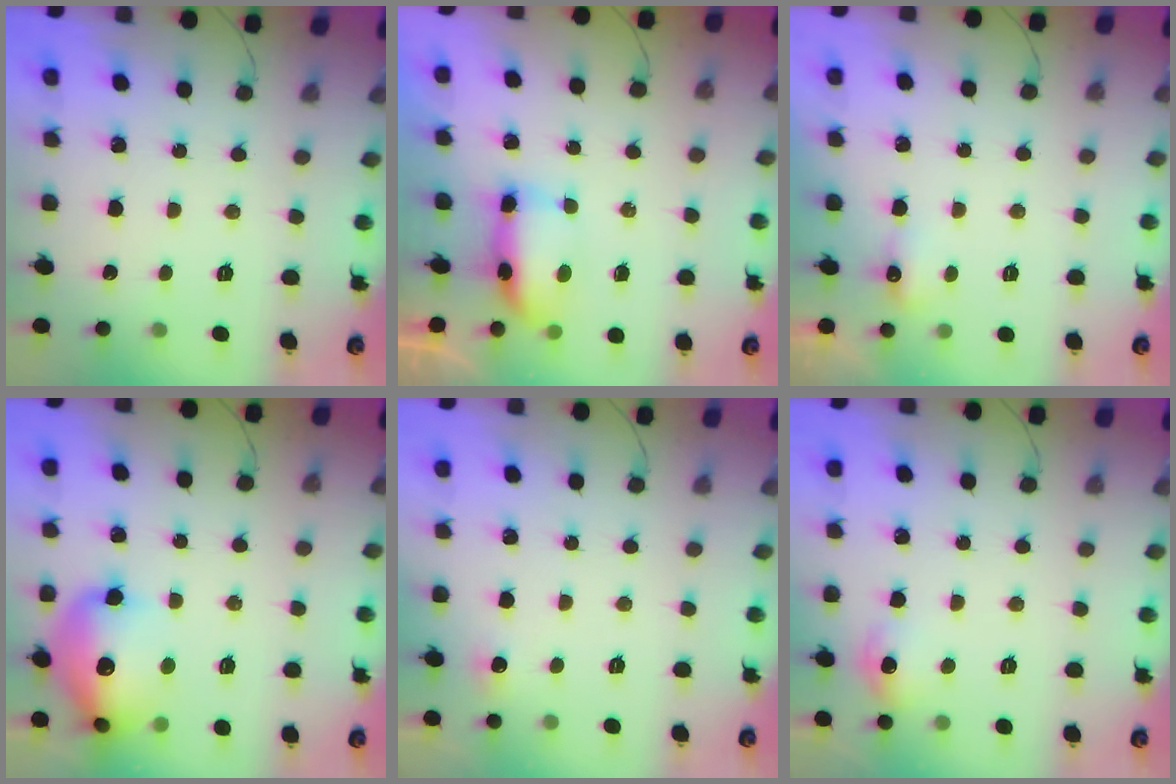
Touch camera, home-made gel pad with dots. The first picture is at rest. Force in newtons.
{"total": 13.8, "press": 8.9, "slide": 10.6}
{"total": 4.6, "press": 4.5, "slide": 0.9}
{"total": 15.3, "press": 15.2, "slide": 2.1}
{"total": 3.7, "press": 3.3, "slide": 1.5}
{"total": 6.1, "press": 5.8, "slide": 1.9}